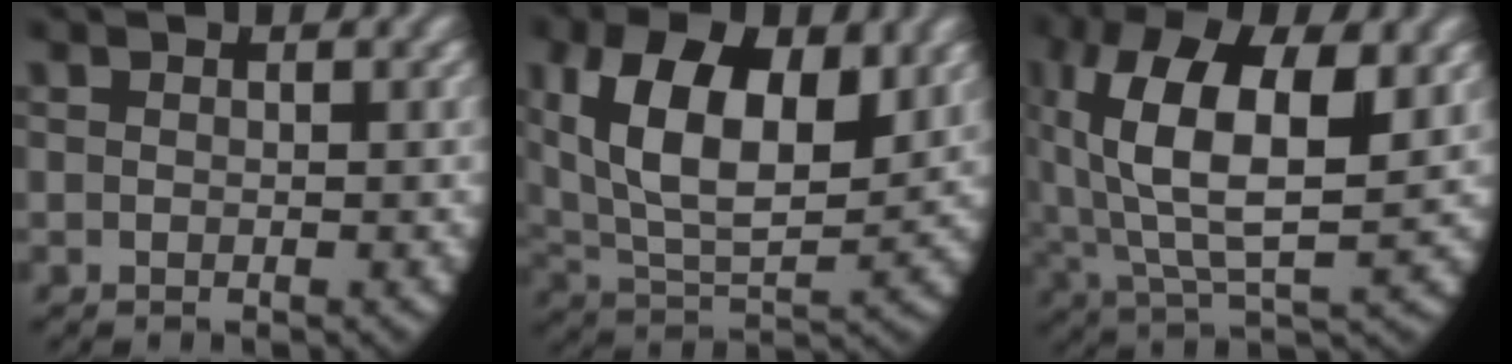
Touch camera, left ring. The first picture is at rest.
{"total": 11.1, "force": [3.0, 7.2, 7.9], "torque": [-0.172, -0.036, 0.064]}
{"total": 8.9, "force": [1.9, 4.3, 7.6], "torque": [-0.159, -0.021, 0.050]}